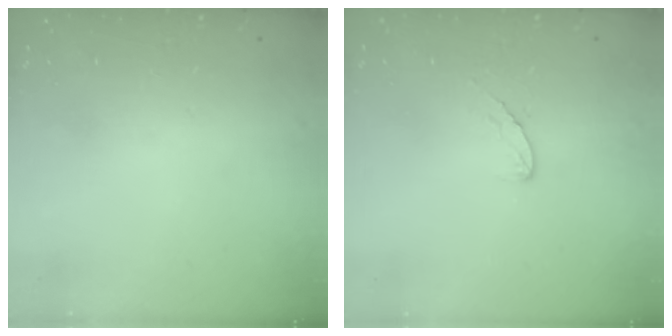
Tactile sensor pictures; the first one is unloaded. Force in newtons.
{"total": 5.8, "press": 5.8, "slide": 0.3}